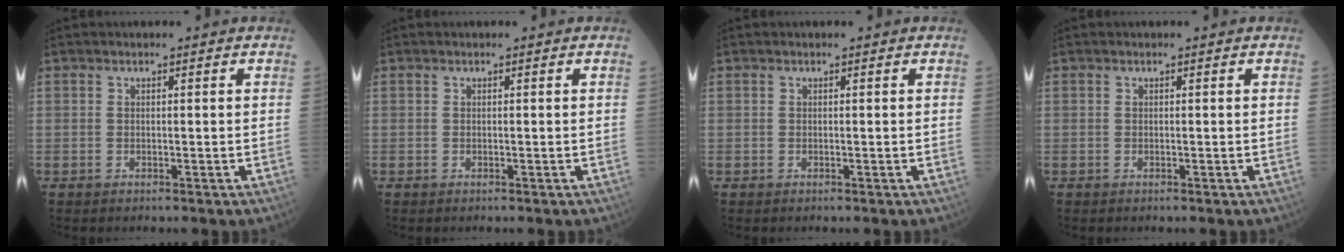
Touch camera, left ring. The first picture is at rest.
{"total": 0.0}
{"total": 0.0}
{"total": 0.0}